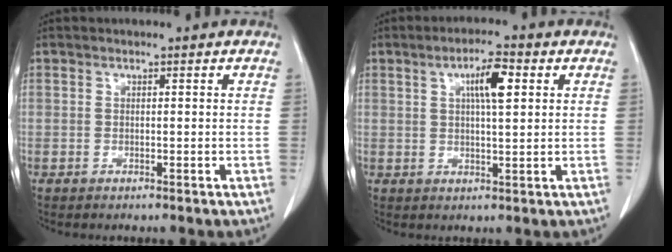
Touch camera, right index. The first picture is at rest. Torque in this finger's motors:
{"motor_torque": [0.55, 0.50, 0.24, 0.05]}